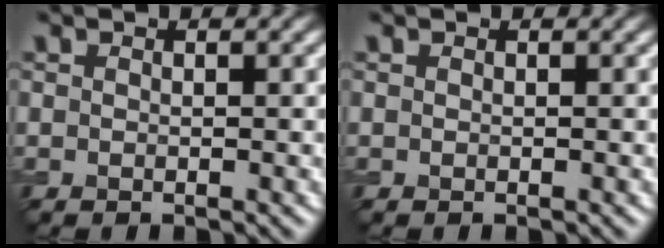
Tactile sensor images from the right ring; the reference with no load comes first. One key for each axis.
{"total": 0.0}